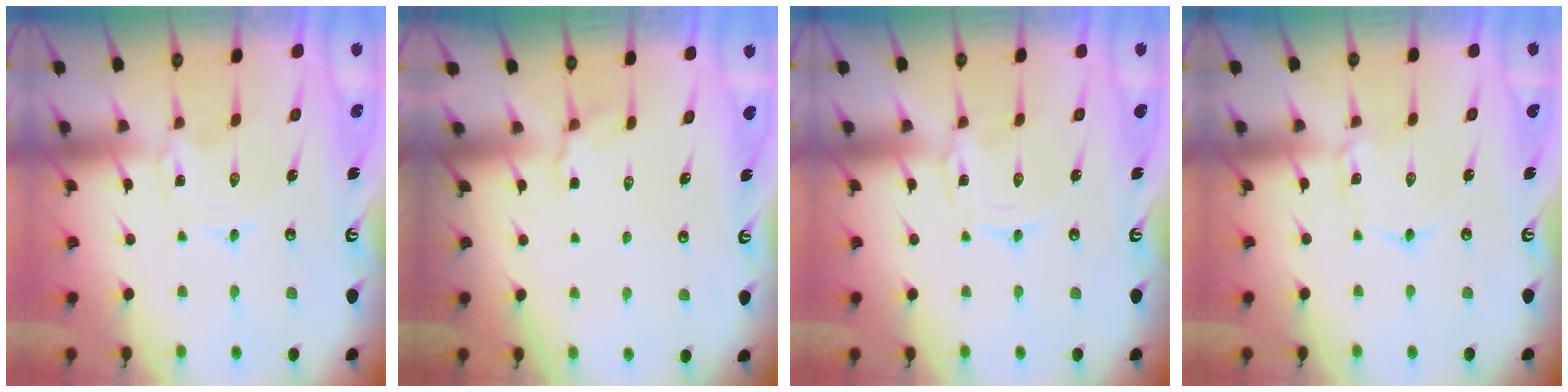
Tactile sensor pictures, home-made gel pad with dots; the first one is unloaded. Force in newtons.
{"total": 3.1, "press": 2.6, "slide": 1.6}
{"total": 0.0}
{"total": 2.3, "press": 2.3, "slide": 0.2}